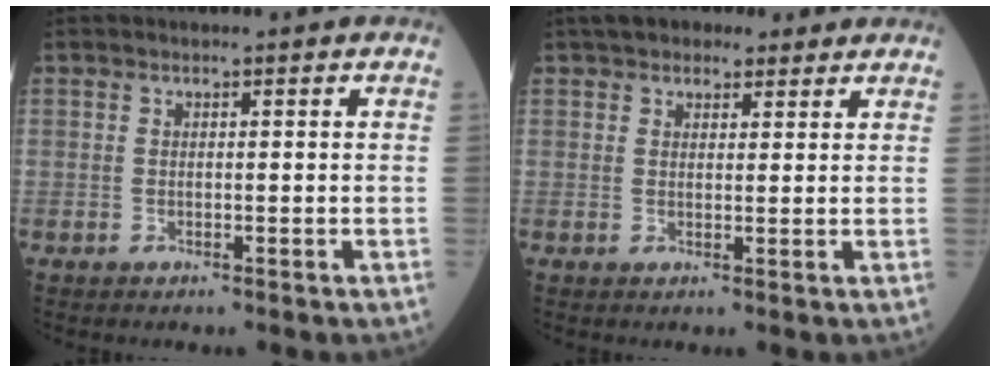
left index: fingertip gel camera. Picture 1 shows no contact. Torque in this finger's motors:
{"motor_torque": [1.07, -1.07, 0.26, 0.06]}